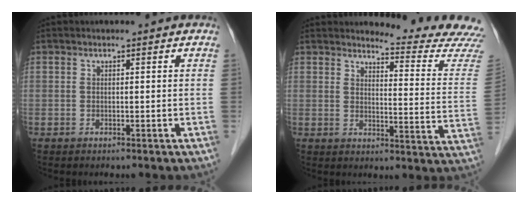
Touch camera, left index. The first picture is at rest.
{"total": 13.0, "force": [12.8, -1.9, 1.0], "torque": [-0.014, -0.123, 0.135]}